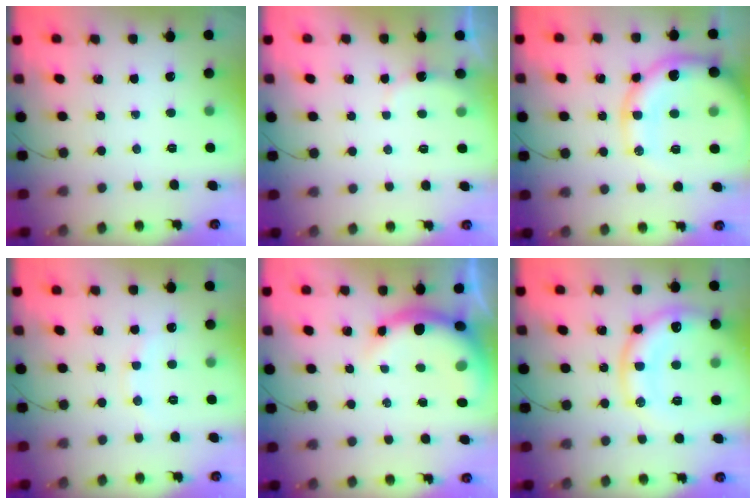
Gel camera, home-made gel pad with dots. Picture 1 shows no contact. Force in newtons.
{"total": 4.4, "press": 4.3, "slide": 0.5}
{"total": 17.0, "press": 16.5, "slide": 4.0}
{"total": 5.6, "press": 5.4, "slide": 1.7}
{"total": 7.5, "press": 7.3, "slide": 1.7}
{"total": 18.5, "press": 18.4, "slide": 1.9}